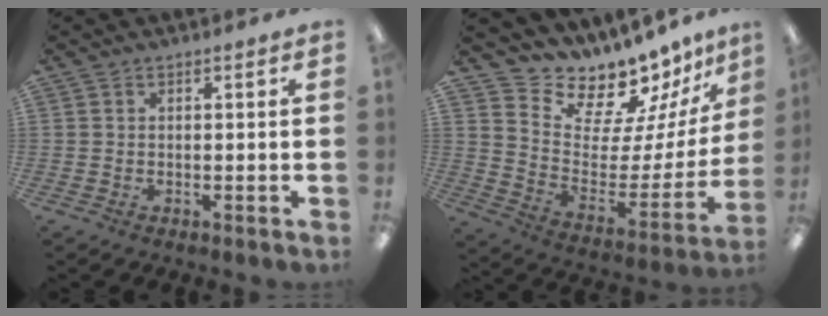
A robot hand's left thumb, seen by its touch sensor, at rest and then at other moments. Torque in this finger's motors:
{"motor_torque": [0.33, 0.26, -0.23, -0.34, 0.03]}